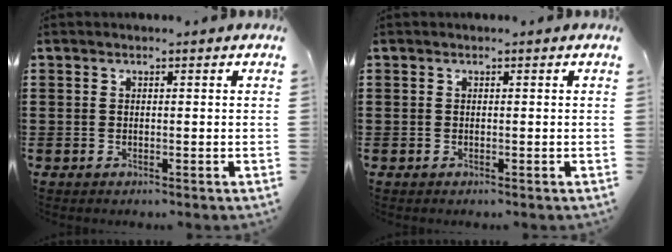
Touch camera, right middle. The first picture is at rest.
{"total": 0.0}